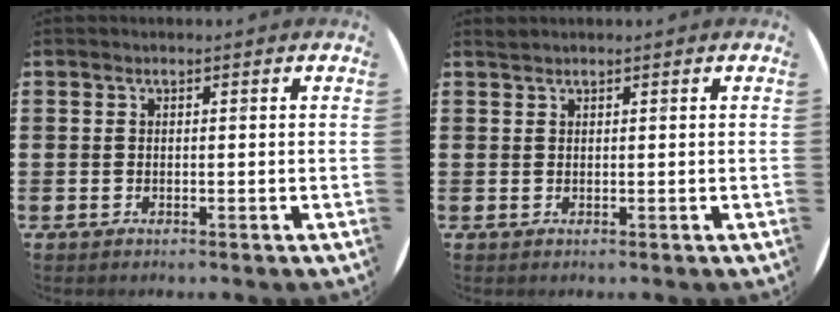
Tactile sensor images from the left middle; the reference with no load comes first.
{"total": 0.5, "force": [0.5, -0.1, 0.0], "torque": [-0.001, 0.000, 0.011]}